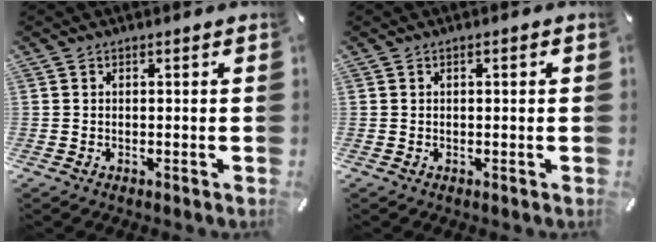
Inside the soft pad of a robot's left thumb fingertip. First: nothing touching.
{"total": 0.6, "force": [0.0, 0.2, 0.6], "torque": [-0.010, 0.002, -0.001]}